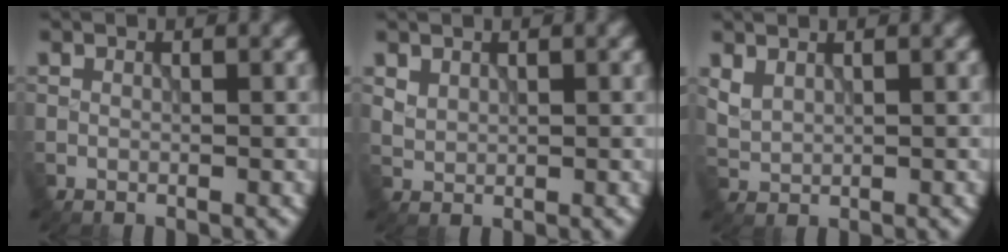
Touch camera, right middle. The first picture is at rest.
{"total": 1.1, "force": [0.8, 0.7, 0.3], "torque": [-0.007, -0.003, 0.022]}
{"total": 1.6, "force": [1.1, 0.8, 0.7], "torque": [-0.022, -0.002, 0.030]}